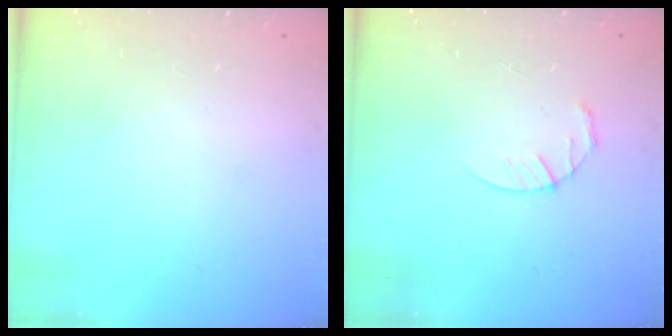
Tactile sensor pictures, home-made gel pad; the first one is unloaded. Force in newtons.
{"total": 3.6, "press": 3.6, "slide": 0.5}